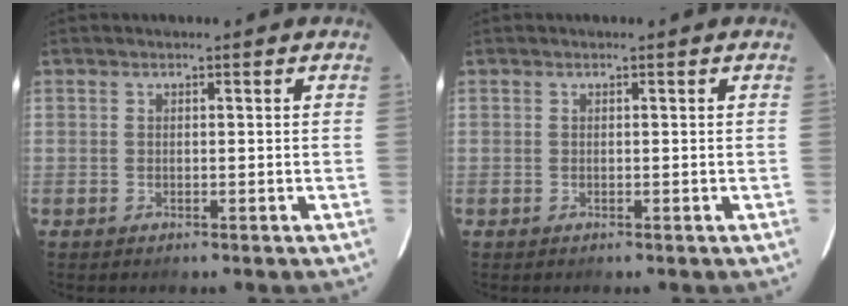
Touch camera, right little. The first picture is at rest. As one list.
[{"total": 0.0}]